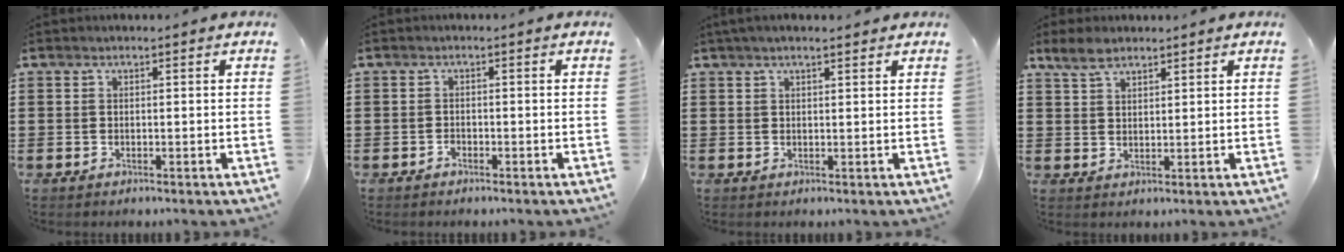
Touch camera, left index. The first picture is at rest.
{"total": 0.6, "force": [-0.5, 0.3, 0.2], "torque": [-0.007, 0.001, -0.011]}
{"total": 2.0, "force": [1.6, 0.3, 1.2], "torque": [-0.023, 0.004, 0.030]}
{"total": 3.6, "force": [2.8, 1.7, 1.6], "torque": [-0.040, 0.007, 0.053]}